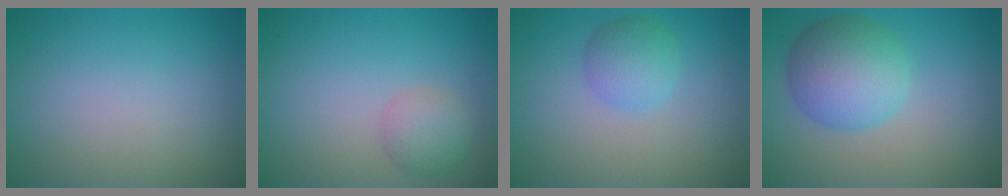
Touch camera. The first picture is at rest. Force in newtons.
{"total": 2.4, "press": 2.4, "slide": 0.0}
{"total": 2.7, "press": 2.7, "slide": 0.1}
{"total": 6.0, "press": 6.0, "slide": 0.1}